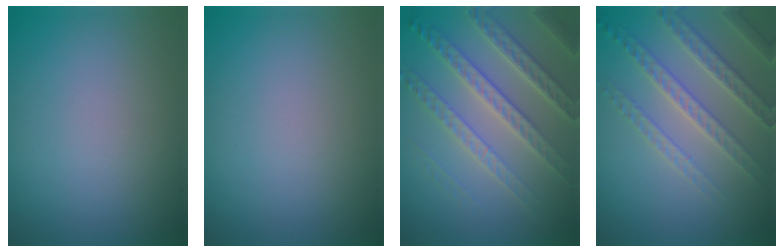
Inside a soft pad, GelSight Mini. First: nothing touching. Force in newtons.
{"total": 0.0}
{"total": 6.0, "press": 4.6, "slide": 3.8}
{"total": 3.8, "press": 3.6, "slide": 1.0}